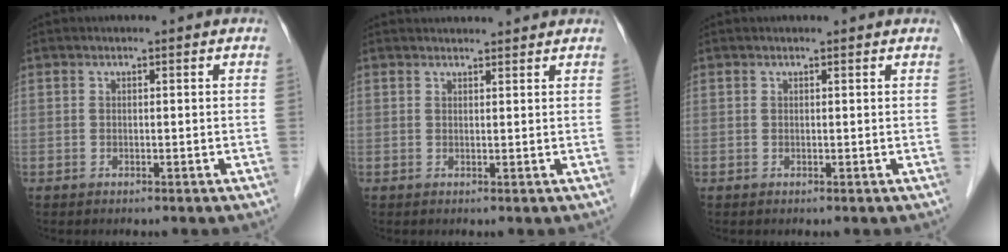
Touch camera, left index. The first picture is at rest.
{"total": 4.9, "force": [4.9, 0.5, 0.8], "torque": [-0.011, 0.027, 0.058]}
{"total": 1.3, "force": [1.2, 0.1, 0.3], "torque": [-0.011, 0.007, 0.015]}